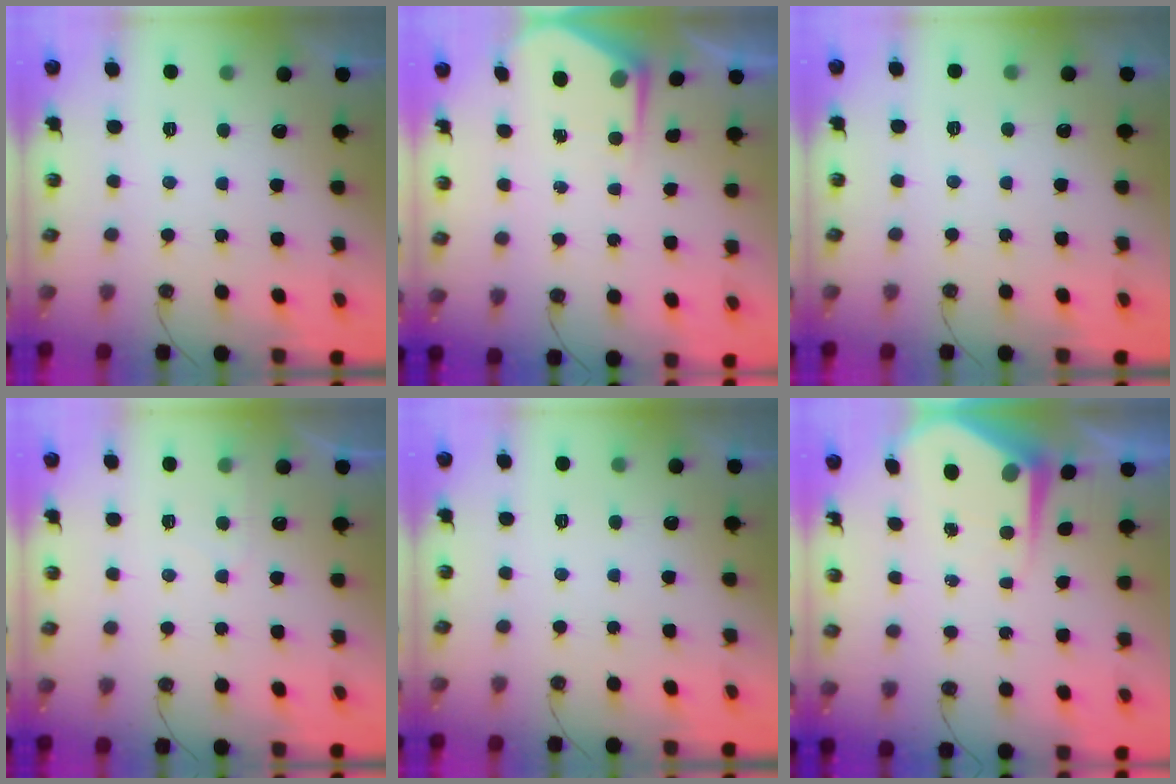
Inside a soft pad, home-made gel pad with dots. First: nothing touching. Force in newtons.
{"total": 4.3, "press": 4.2, "slide": 0.5}
{"total": 2.9, "press": 2.9, "slide": 0.4}
{"total": 3.6, "press": 3.5, "slide": 0.4}
{"total": 0.0}
{"total": 6.4, "press": 6.4, "slide": 0.6}